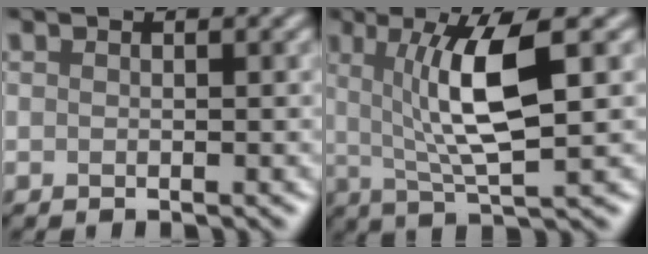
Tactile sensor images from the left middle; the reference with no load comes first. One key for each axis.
{"total": 7.0, "fx": 1.4, "fy": 1.5, "fz": 6.7, "tx": -0.122, "ty": 0.000, "tz": 0.027}